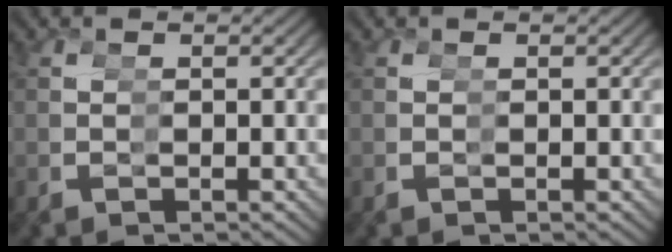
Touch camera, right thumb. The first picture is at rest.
{"total": 0.0}